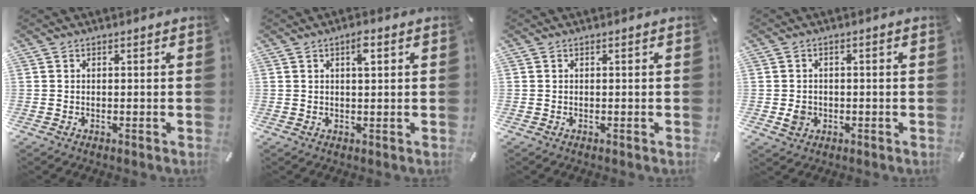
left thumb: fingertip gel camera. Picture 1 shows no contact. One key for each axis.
{"total": 2.9, "fx": 1.1, "fy": 0.9, "fz": 2.5, "tx": -0.045, "ty": 0.004, "tz": 0.015}
{"total": 0.0}
{"total": 3.4, "fx": -0.6, "fy": 3.0, "fz": 1.4, "tx": -0.023, "ty": -0.001, "tz": -0.013}